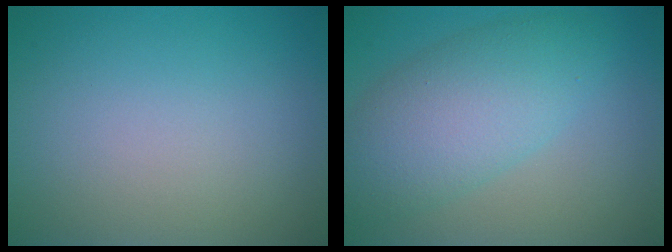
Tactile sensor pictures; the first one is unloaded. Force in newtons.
{"total": 6.4, "press": 6.4, "slide": 0.2}